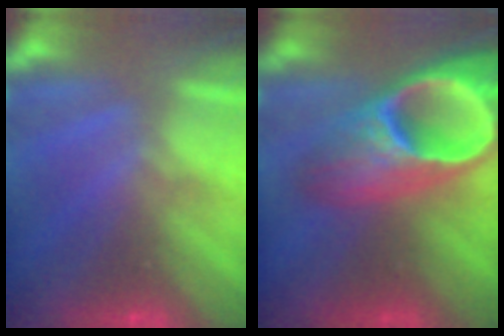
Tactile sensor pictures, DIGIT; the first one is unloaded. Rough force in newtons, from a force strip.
{"total": 9.6}